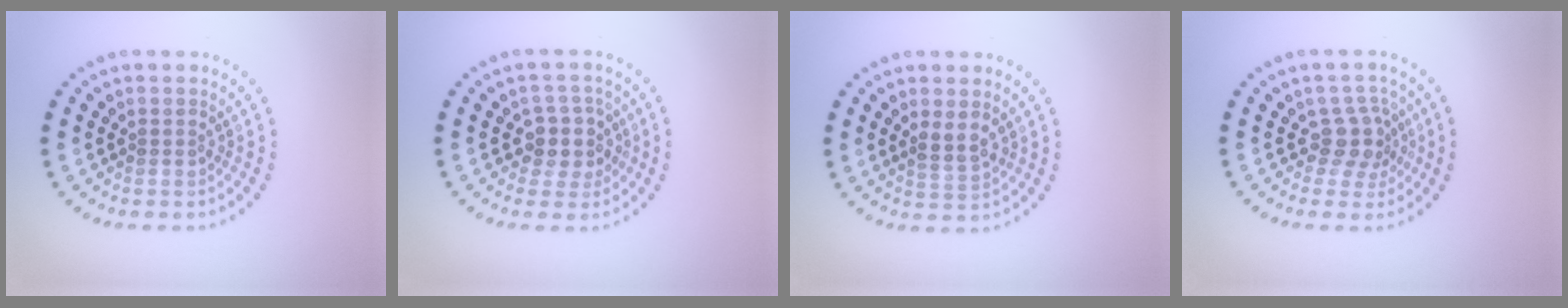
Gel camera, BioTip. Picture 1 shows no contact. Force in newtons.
{"total": 2.8, "press": 2.5, "slide": 1.2}
{"total": 2.0, "press": 1.7, "slide": 1.0}
{"total": 2.7, "press": 2.1, "slide": 1.7}